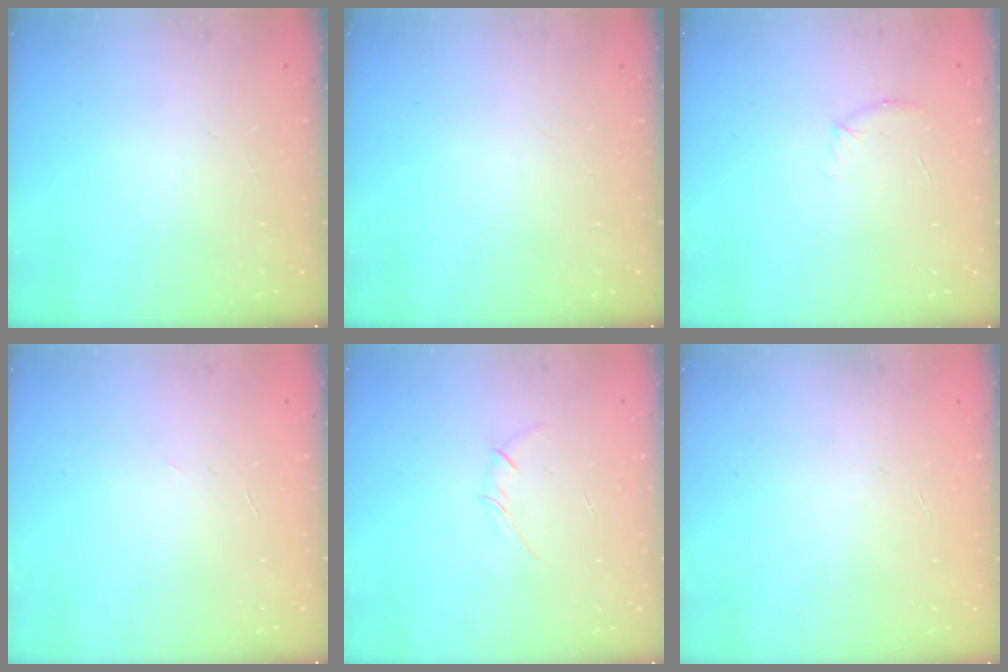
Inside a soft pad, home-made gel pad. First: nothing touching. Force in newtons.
{"total": 0.0}
{"total": 6.2, "press": 6.1, "slide": 1.3}
{"total": 1.8, "press": 1.7, "slide": 0.5}
{"total": 2.7, "press": 2.6, "slide": 0.7}
{"total": 0.5, "press": 0.5, "slide": 0.1}